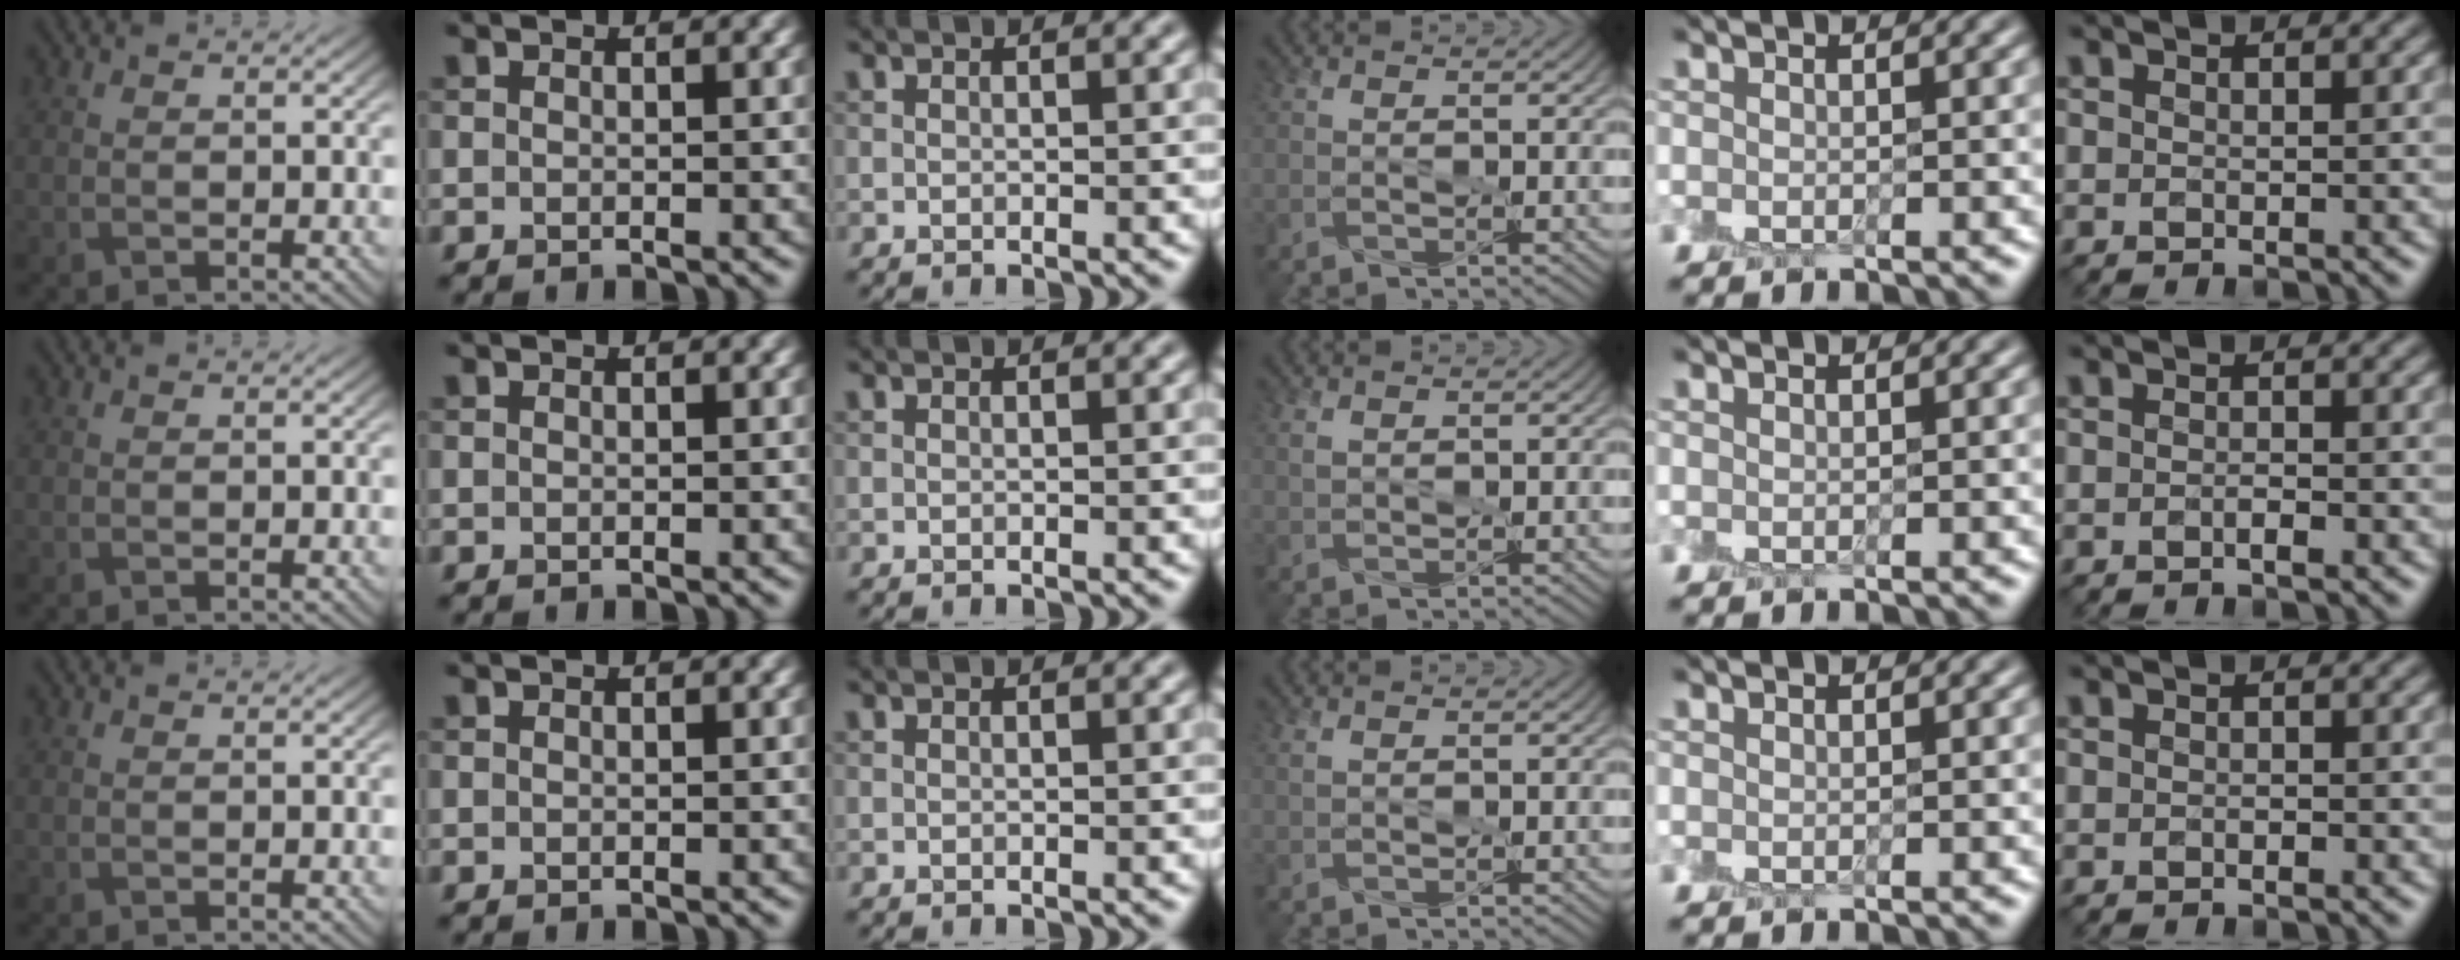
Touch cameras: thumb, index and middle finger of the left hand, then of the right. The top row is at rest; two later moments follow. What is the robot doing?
{"motion": "peel", "object": "sticky note"}